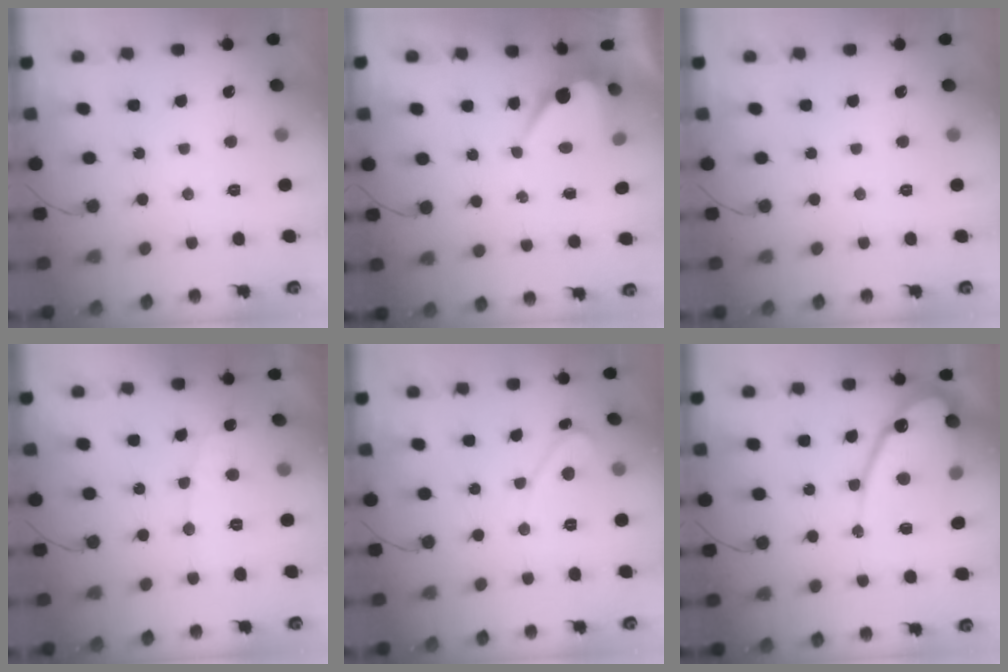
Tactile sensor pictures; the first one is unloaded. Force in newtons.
{"total": 6.7, "press": 6.7, "slide": 0.2}
{"total": 0.0}
{"total": 6.9, "press": 6.9, "slide": 0.6}
{"total": 2.1, "press": 2.1, "slide": 0.2}
{"total": 13.7, "press": 13.6, "slide": 1.8}